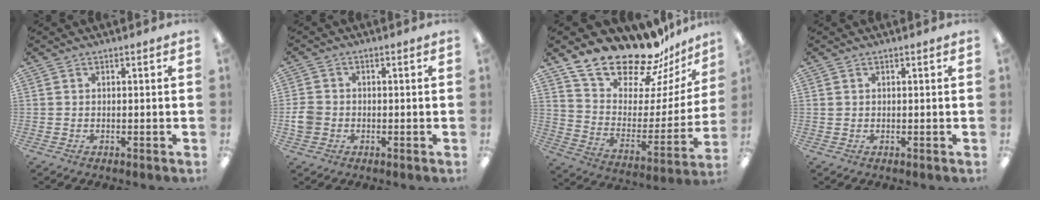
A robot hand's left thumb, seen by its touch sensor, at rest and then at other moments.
{"total": 4.0, "force": [-0.7, 3.4, 1.9], "torque": [-0.045, 0.004, -0.016]}
{"total": 22.0, "force": [18.9, 7.8, 8.1], "torque": [-0.140, -0.143, 0.335]}
{"total": 0.6, "force": [0.2, 0.5, 0.2], "torque": [-0.004, 0.004, 0.004]}